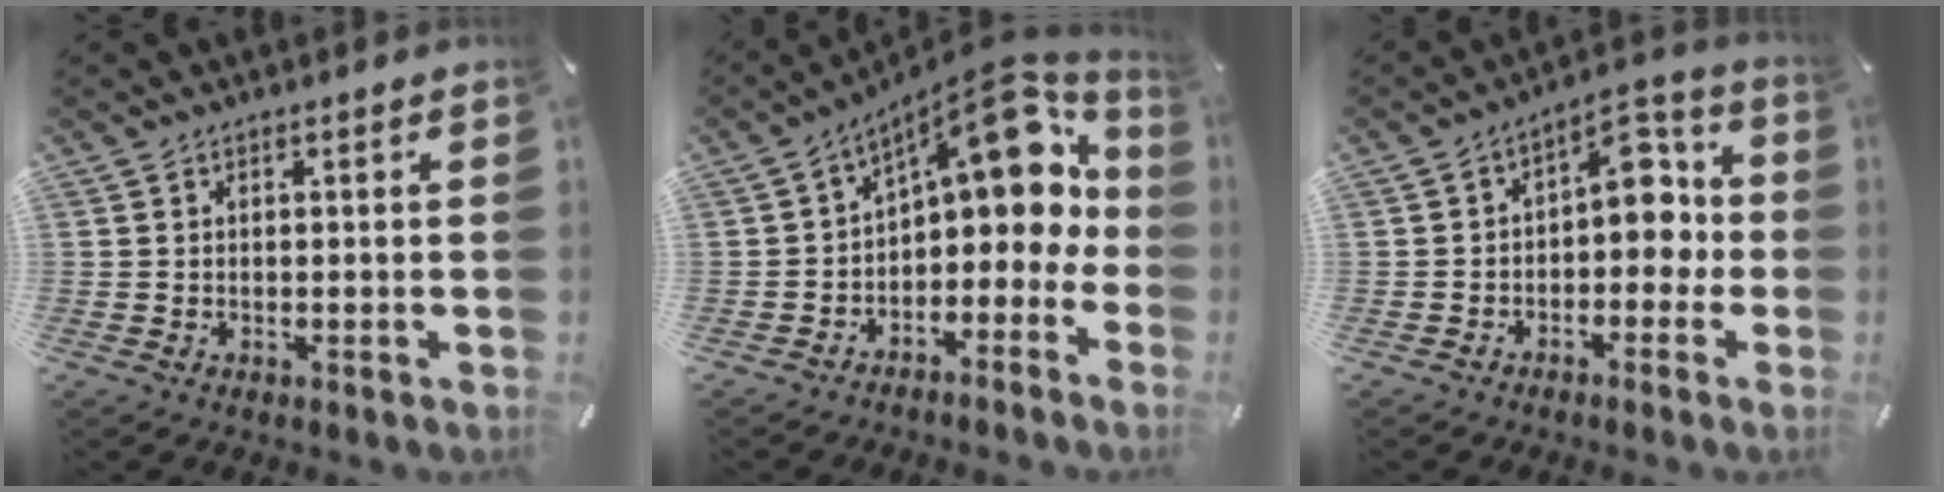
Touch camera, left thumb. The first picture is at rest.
{"total": 13.9, "force": [6.7, 7.1, 9.9], "torque": [-0.125, -0.053, 0.111]}
{"total": 9.3, "force": [0.8, 6.4, 6.6], "torque": [-0.069, -0.016, 0.005]}